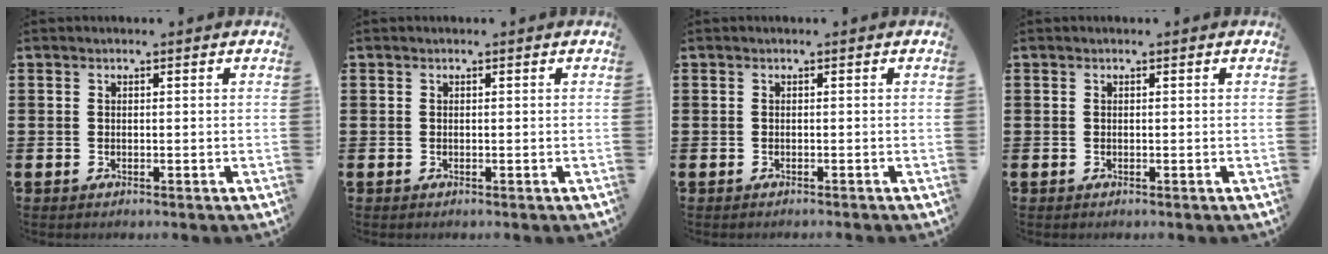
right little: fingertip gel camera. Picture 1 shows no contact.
{"total": 0.0}
{"total": 0.0}
{"total": 0.0}